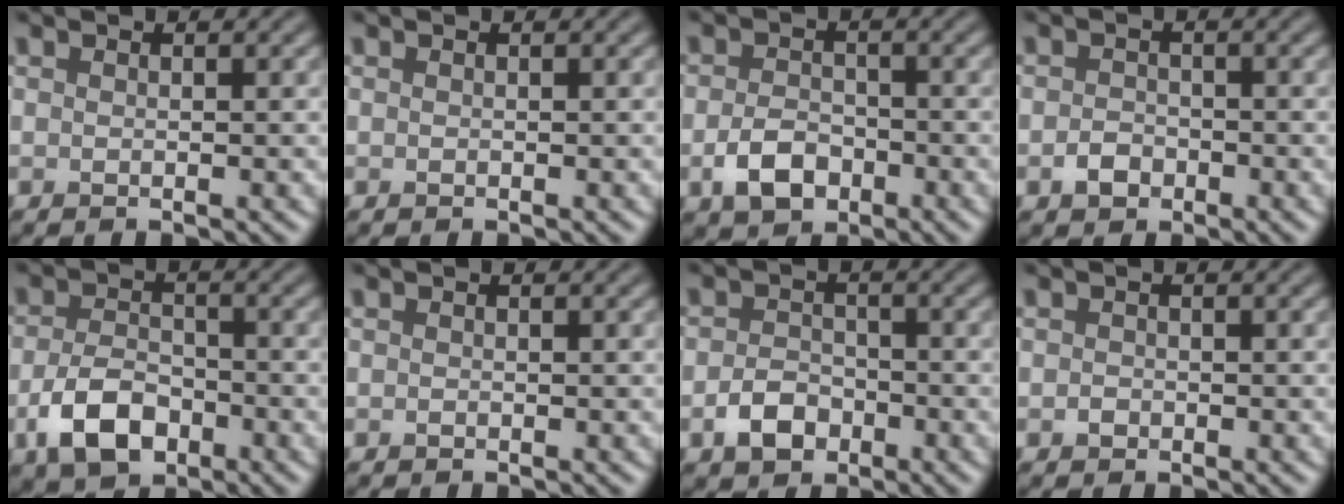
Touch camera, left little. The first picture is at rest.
{"total": 0.0}
{"total": 3.5, "force": [-1.6, 2.4, 2.1], "torque": [-0.042, -0.002, -0.034]}
{"total": 1.7, "force": [-0.9, 1.3, 0.7], "torque": [-0.010, 0.000, -0.023]}
{"total": 5.0, "force": [-2.4, 3.0, 3.2], "torque": [-0.067, -0.004, -0.048]}
{"total": 0.0}
{"total": 3.0, "force": [-1.6, 2.1, 1.5], "torque": [-0.025, 0.002, -0.035]}
{"total": 0.7, "force": [-0.3, 0.6, 0.2], "torque": [-0.001, -0.003, -0.011]}